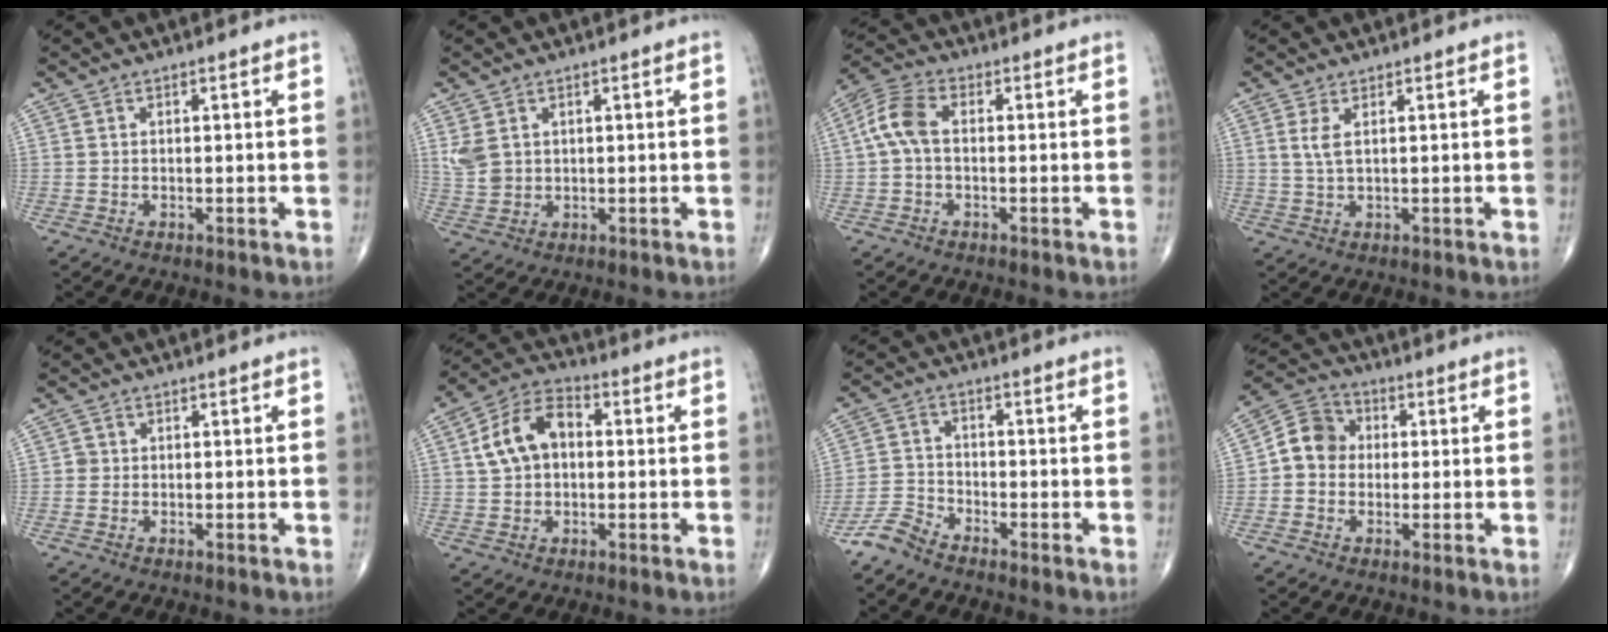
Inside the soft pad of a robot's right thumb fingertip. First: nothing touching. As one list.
[{"total": 4.3, "force": [1.4, 3.1, 2.5], "torque": [-0.052, -0.003, 0.039]}, {"total": 6.6, "force": [0.0, 3.8, 5.4], "torque": [-0.121, 0.021, -0.008]}, {"total": 2.7, "force": [0.9, 0.8, 2.4], "torque": [-0.060, -0.002, 0.027]}, {"total": 0.9, "force": [-0.1, 0.8, 0.1], "torque": [0.004, 0.003, -0.002]}, {"total": 10.2, "force": [1.2, 6.8, 7.4], "torque": [-0.131, 0.029, 0.012]}, {"total": 4.4, "force": [-4.1, 1.3, 1.0], "torque": [-0.018, 0.009, -0.092]}, {"total": 6.5, "force": [-0.3, 5.7, 3.0], "torque": [-0.034, 0.022, -0.020]}]